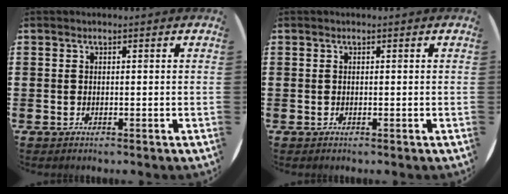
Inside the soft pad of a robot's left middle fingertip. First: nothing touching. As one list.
[{"total": 0.0}]